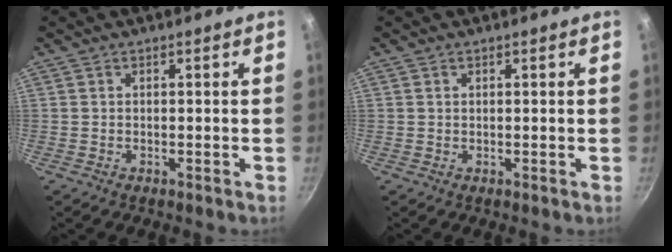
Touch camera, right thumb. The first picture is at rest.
{"total": 0.0}